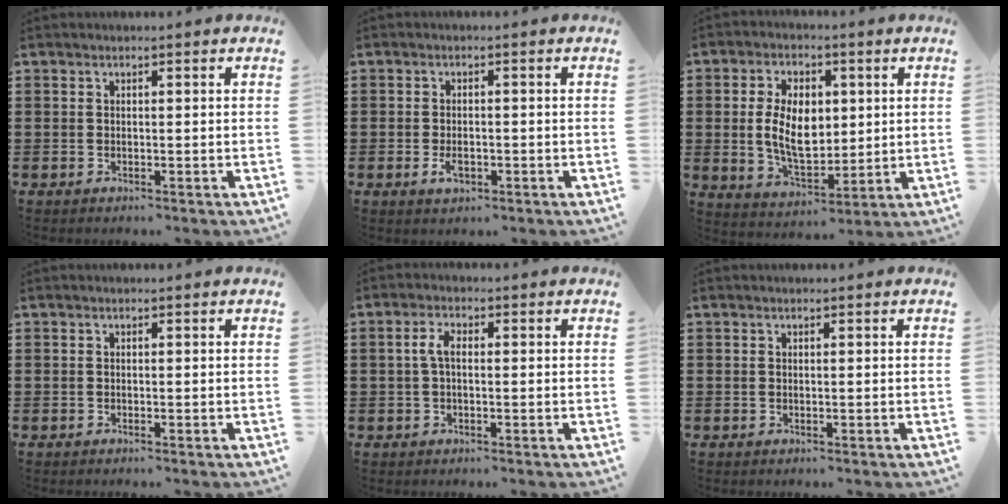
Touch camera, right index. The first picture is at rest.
{"total": 2.4, "force": [-0.9, 1.2, 1.8], "torque": [-0.042, -0.002, -0.017]}
{"total": 9.3, "force": [0.8, 5.8, 7.3], "torque": [-0.157, 0.010, 0.011]}
{"total": 0.0}
{"total": 3.0, "force": [-0.1, 1.3, 2.7], "torque": [-0.069, 0.000, -0.008]}
{"total": 0.0}